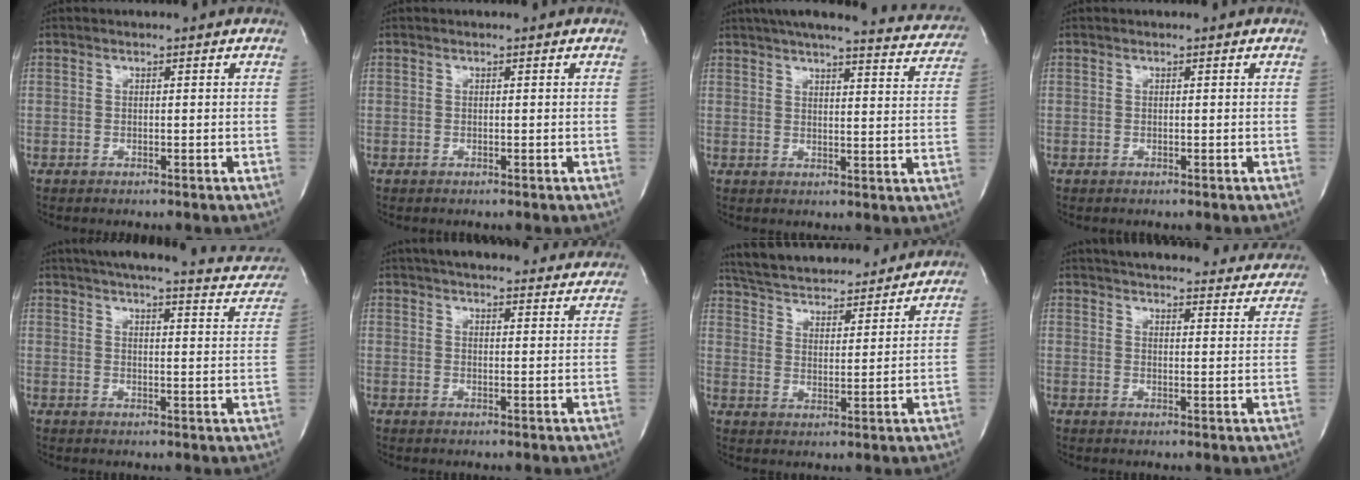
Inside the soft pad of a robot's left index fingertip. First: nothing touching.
{"total": 0.0}
{"total": 21.3, "force": [19.4, 2.9, 8.4], "torque": [-0.125, -0.033, 0.225]}
{"total": 0.0}
{"total": 22.2, "force": [19.6, 3.6, 9.7], "torque": [-0.142, -0.026, 0.225]}
{"total": 22.4, "force": [20.4, 4.5, 8.1], "torque": [-0.123, 0.004, 0.251]}
{"total": 20.2, "force": [18.6, 4.3, 6.6], "torque": [-0.121, 0.027, 0.275]}
{"total": 26.7, "force": [24.9, 5.2, 8.0], "torque": [-0.126, -0.041, 0.293]}